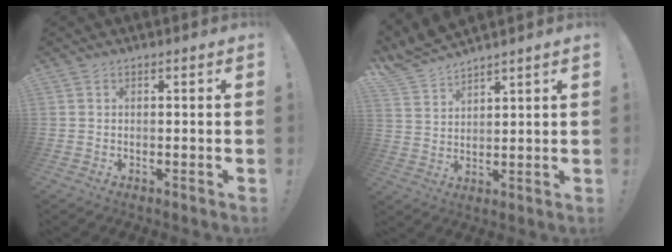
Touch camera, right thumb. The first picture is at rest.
{"total": 7.1, "force": [6.5, 2.0, 2.1], "torque": [-0.061, -0.046, 0.128]}